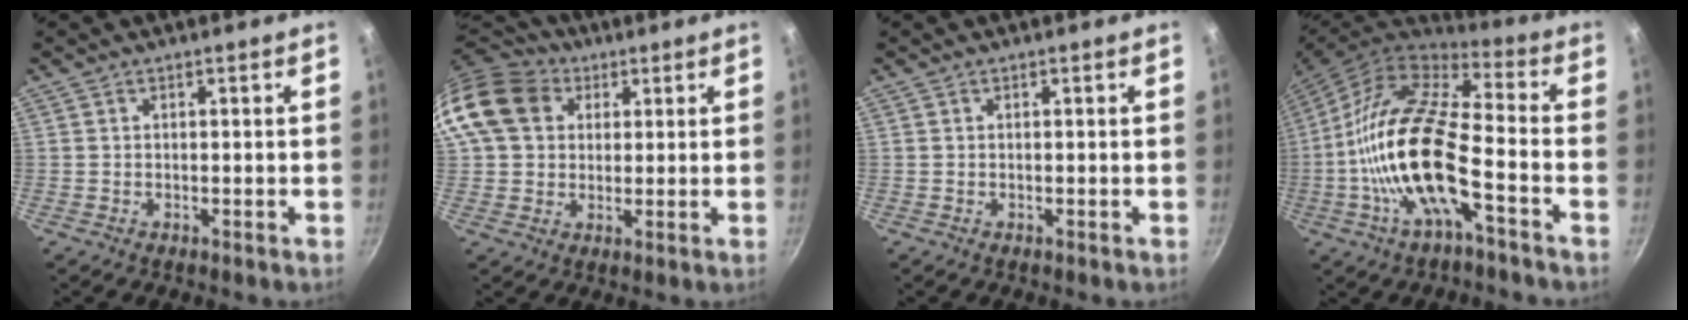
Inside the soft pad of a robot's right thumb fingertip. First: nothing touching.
{"total": 15.5, "force": [5.1, 12.3, 7.9], "torque": [-0.141, 0.019, 0.081]}
{"total": 0.0}
{"total": 19.6, "force": [-5.5, 7.1, 17.5], "torque": [-0.331, 0.038, -0.122]}